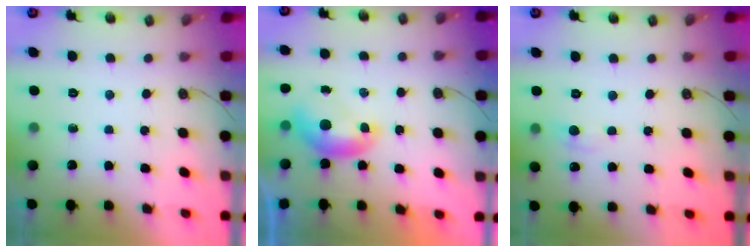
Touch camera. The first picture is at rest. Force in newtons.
{"total": 0.0}
{"total": 1.2, "press": 1.1, "slide": 0.4}